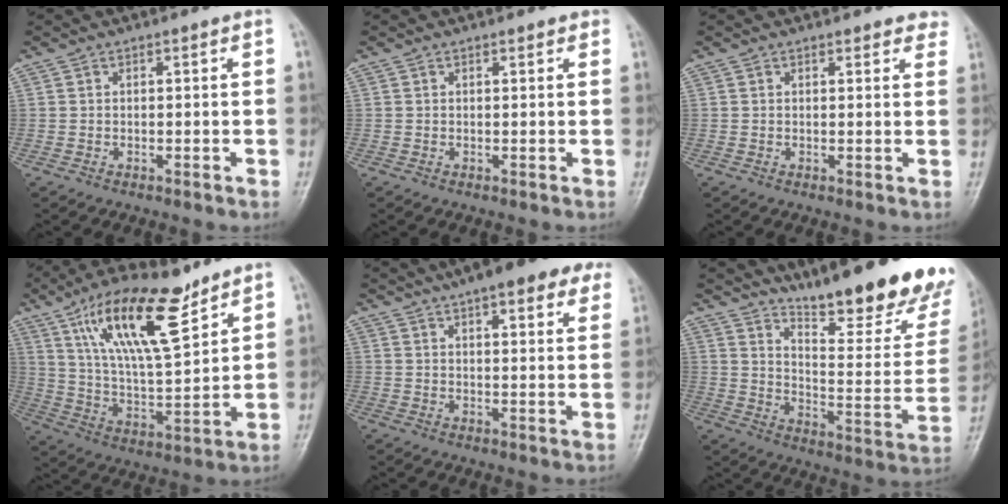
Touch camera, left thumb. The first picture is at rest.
{"total": 1.1, "force": [0.8, 0.5, 0.5], "torque": [-0.005, -0.003, 0.008]}
{"total": 4.3, "force": [3.8, 1.6, 1.0], "torque": [0.019, -0.014, 0.029]}
{"total": 19.4, "force": [11.5, 6.4, 14.2], "torque": [-0.224, -0.051, 0.215]}
{"total": 16.6, "force": [11.1, 4.8, 11.3], "torque": [-0.136, -0.008, 0.138]}
{"total": 26.1, "force": [19.8, 5.9, 16.0], "torque": [-0.192, -0.134, 0.281]}